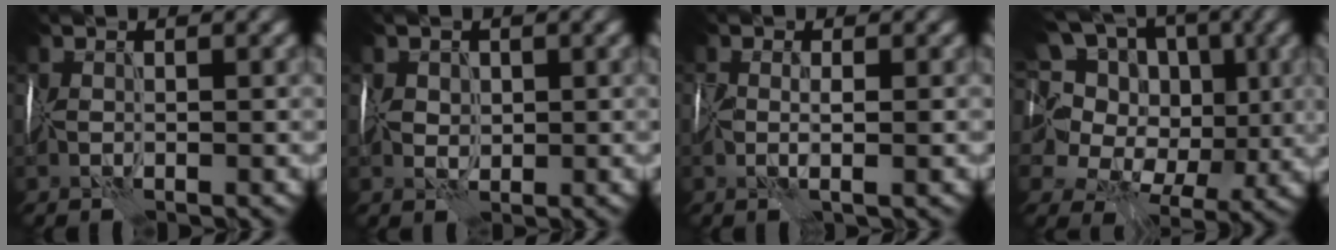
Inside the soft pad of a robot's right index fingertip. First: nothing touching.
{"total": 1.6, "force": [0.5, 1.3, 0.7], "torque": [-0.014, 0.002, 0.007]}
{"total": 1.6, "force": [0.0, 0.3, 1.5], "torque": [-0.028, -0.003, 0.000]}
{"total": 13.7, "force": [5.7, 9.2, 8.4], "torque": [-0.170, 0.039, 0.074]}